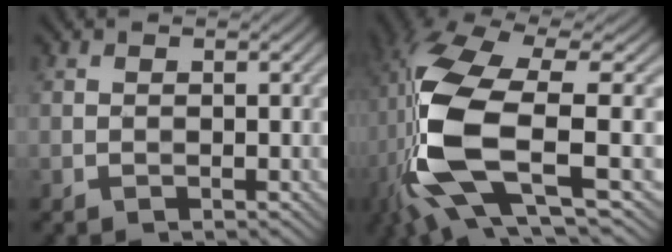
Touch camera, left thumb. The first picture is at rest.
{"total": 14.1, "force": [-2.0, 5.0, 13.1], "torque": [-0.312, -0.004, -0.034]}